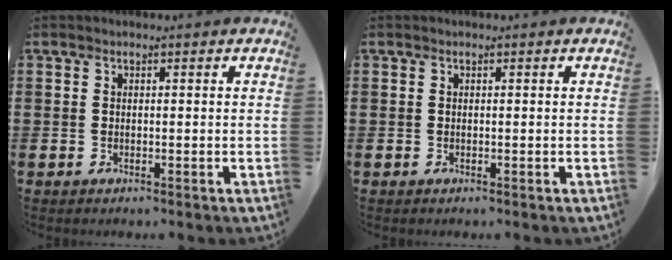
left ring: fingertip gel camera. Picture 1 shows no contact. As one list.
[{"total": 0.0}]